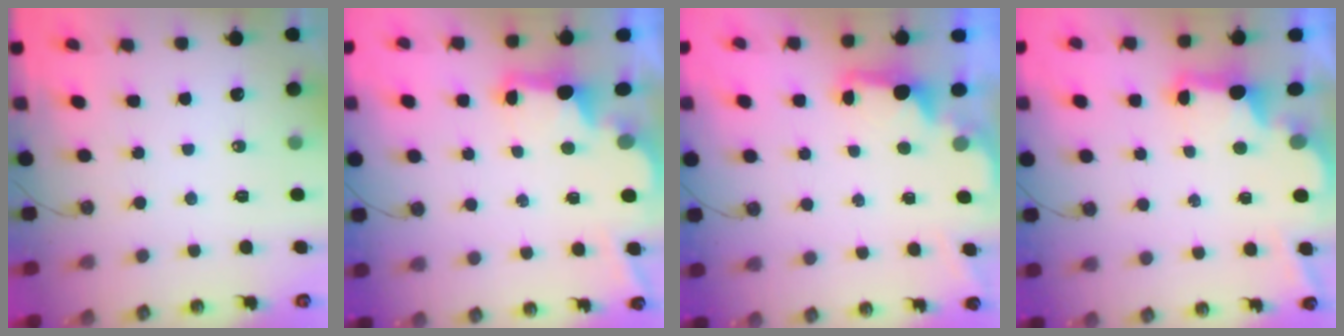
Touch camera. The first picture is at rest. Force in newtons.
{"total": 2.9, "press": 2.8, "slide": 0.9}
{"total": 2.8, "press": 2.8, "slide": 0.5}
{"total": 2.7, "press": 2.6, "slide": 0.9}